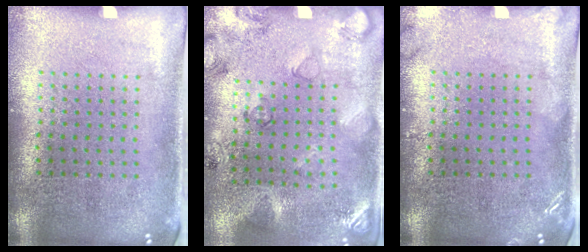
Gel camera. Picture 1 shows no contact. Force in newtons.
{"total": 2.6, "press": 1.8, "slide": 1.9}
{"total": 1.3, "press": 1.3, "slide": 0.2}